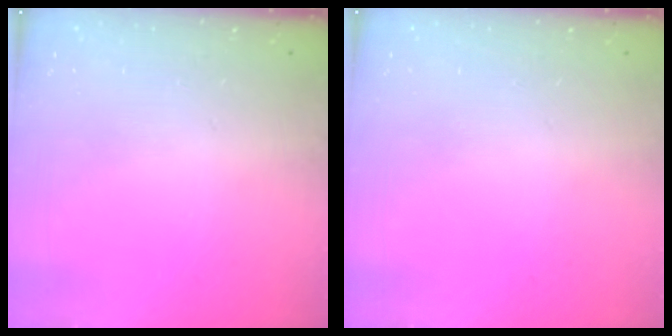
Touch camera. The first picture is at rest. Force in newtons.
{"total": 0.0}